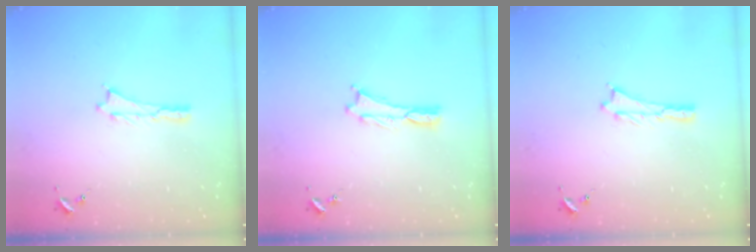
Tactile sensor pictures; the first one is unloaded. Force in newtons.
{"total": 0.0}
{"total": 0.0}